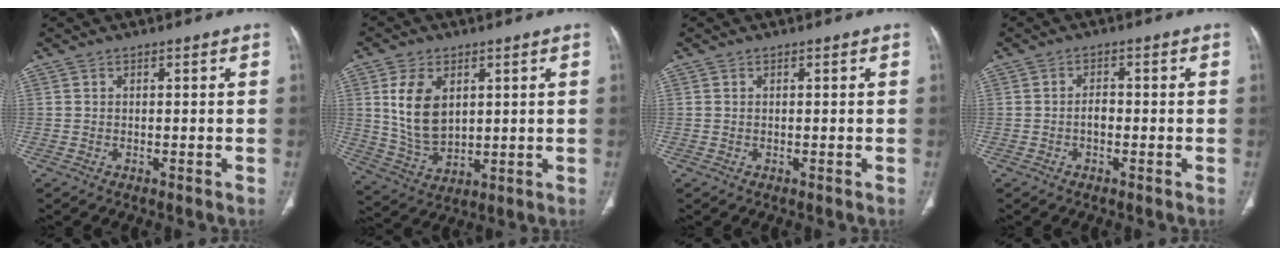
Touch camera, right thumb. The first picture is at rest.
{"total": 10.8, "force": [3.0, 6.9, 7.7], "torque": [-0.132, -0.017, 0.073]}
{"total": 0.0}
{"total": 3.5, "force": [-1.3, 2.0, 2.7], "torque": [-0.041, 0.016, -0.026]}